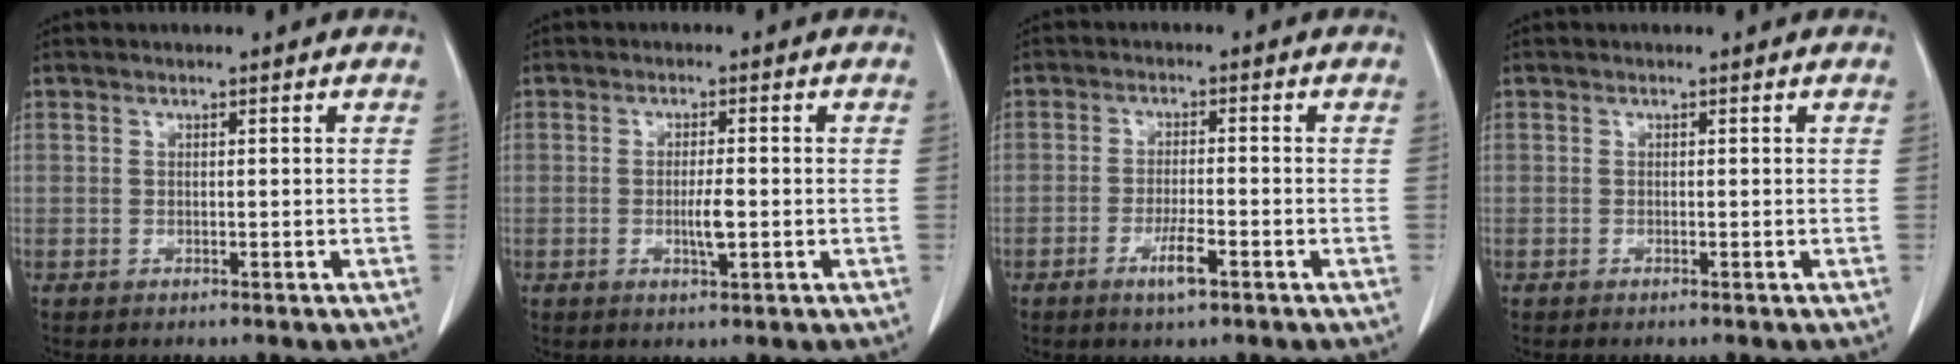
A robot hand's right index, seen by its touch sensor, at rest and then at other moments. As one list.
[{"total": 3.2, "force": [-0.6, 0.5, 3.1], "torque": [-0.060, -0.004, -0.009]}, {"total": 4.0, "force": [-2.2, 0.4, 3.4], "torque": [-0.065, -0.003, -0.039]}, {"total": 0.0}]